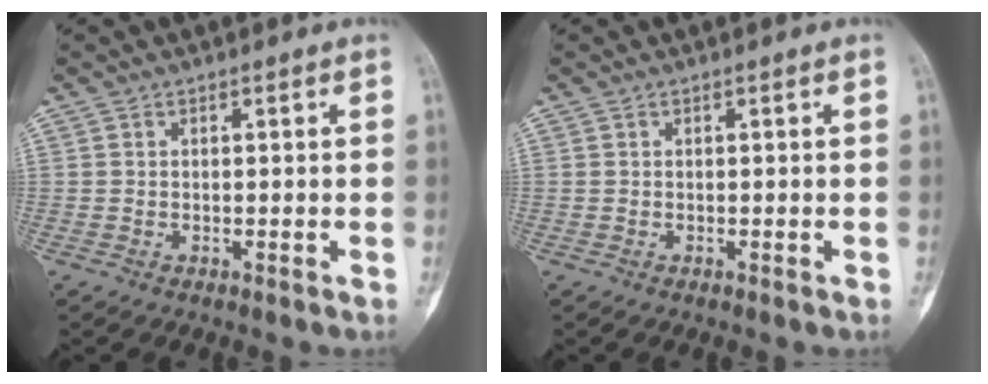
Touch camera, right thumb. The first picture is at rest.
{"total": 0.0}